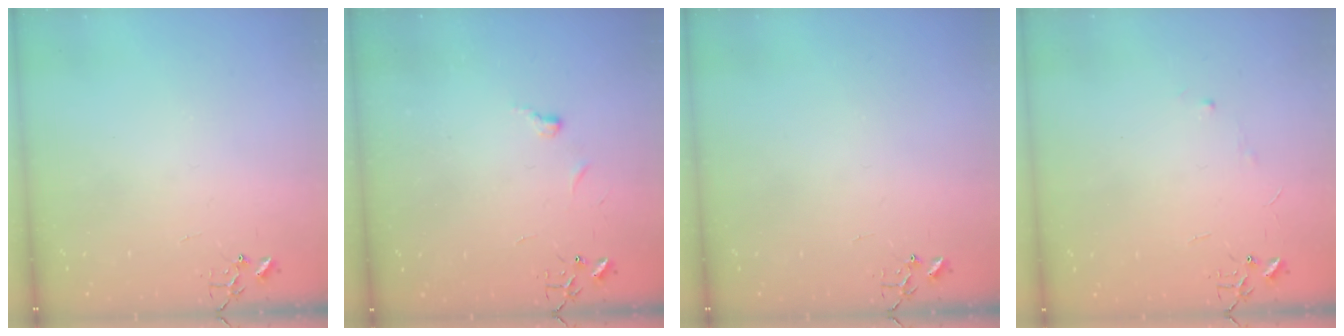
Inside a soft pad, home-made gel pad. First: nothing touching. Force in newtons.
{"total": 4.9, "press": 4.8, "slide": 0.6}
{"total": 0.0}
{"total": 3.2, "press": 3.2, "slide": 0.5}